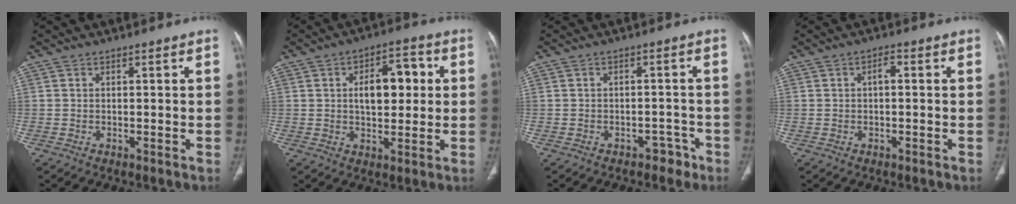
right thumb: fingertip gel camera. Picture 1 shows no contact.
{"total": 10.4, "force": [1.6, 5.8, 8.5], "torque": [-0.098, 0.013, 0.025]}
{"total": 3.3, "force": [-2.2, 2.2, 0.9], "torque": [0.001, 0.025, -0.024]}
{"total": 1.9, "force": [0.2, 0.9, 1.7], "torque": [-0.026, 0.008, -0.001]}